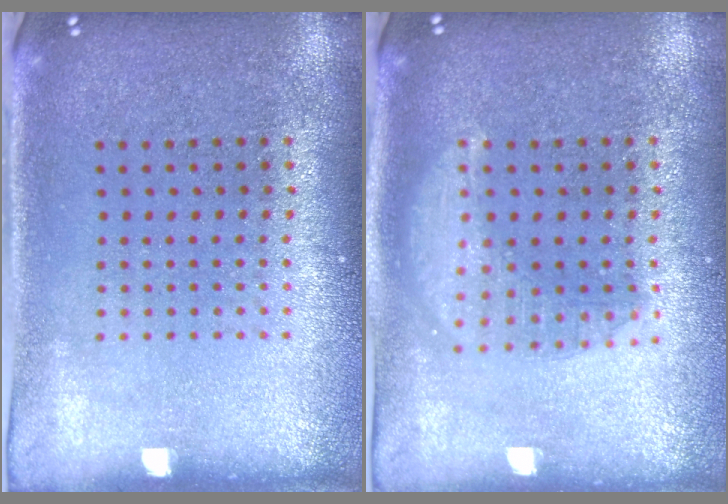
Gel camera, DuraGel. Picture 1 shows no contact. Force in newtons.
{"total": 1.3, "press": 1.3, "slide": 0.2}